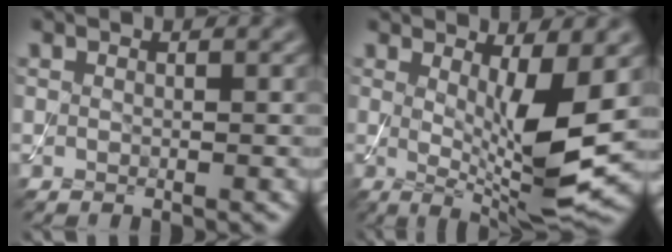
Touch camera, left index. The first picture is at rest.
{"total": 7.4, "force": [0.5, 1.8, 7.1], "torque": [-0.112, -0.024, 0.017]}